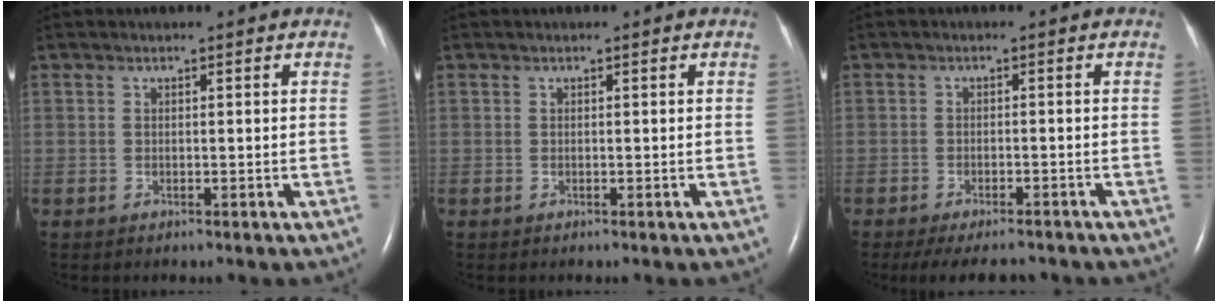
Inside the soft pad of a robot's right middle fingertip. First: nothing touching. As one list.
[{"total": 0.0}, {"total": 8.7, "force": [-7.6, 2.1, 3.6], "torque": [-0.052, -0.014, -0.104]}]